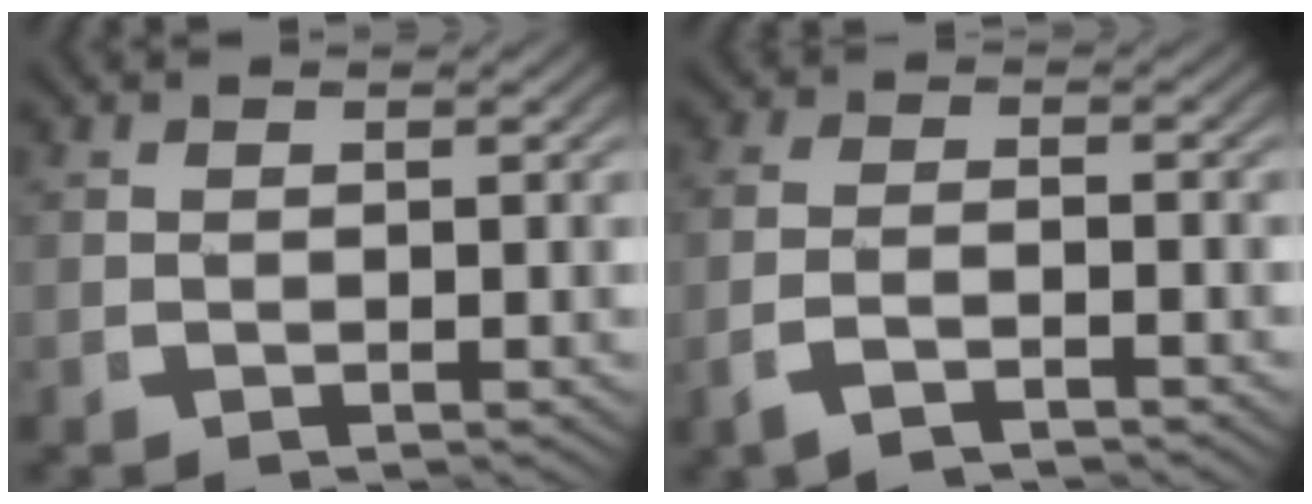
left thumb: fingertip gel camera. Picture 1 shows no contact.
{"total": 2.1, "force": [-1.2, 0.8, 1.5], "torque": [-0.039, 0.001, -0.023]}